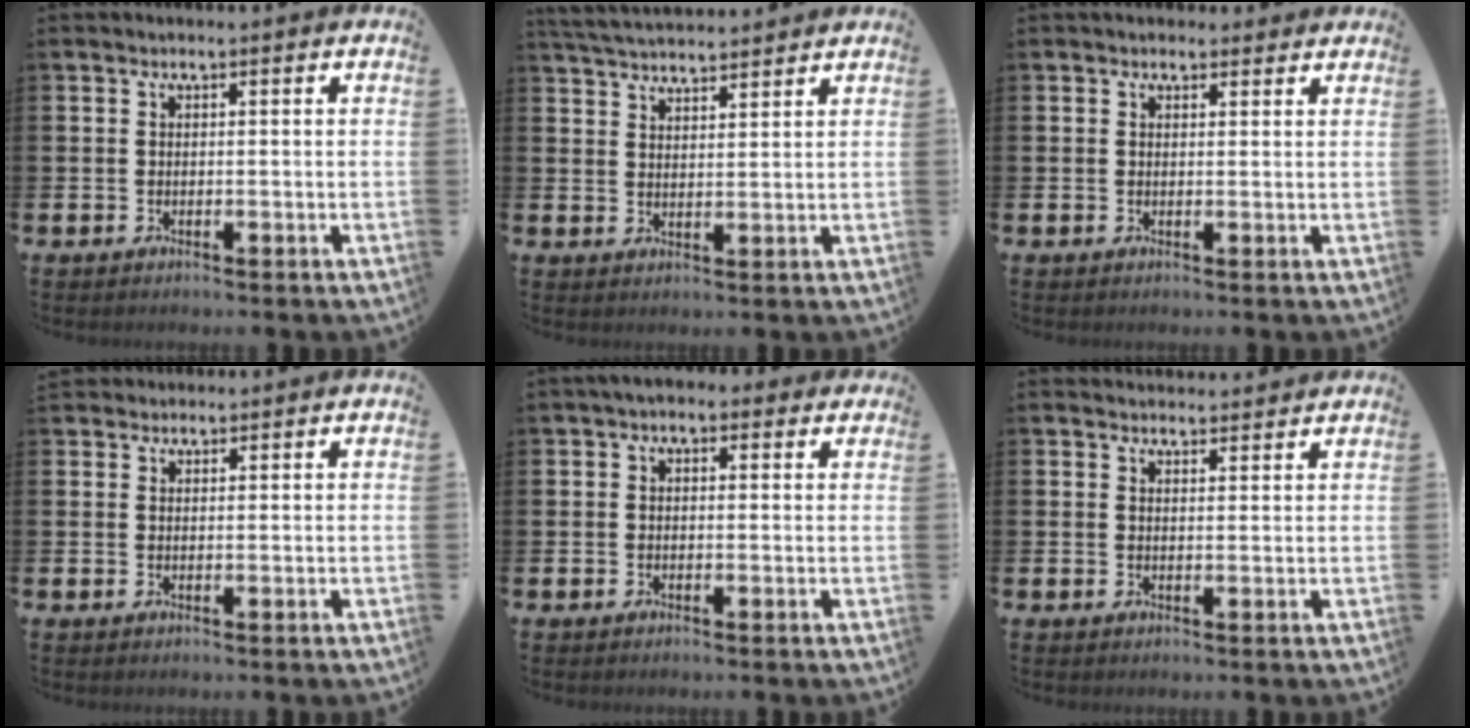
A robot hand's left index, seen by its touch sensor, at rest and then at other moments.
{"total": 4.3, "force": [4.2, 0.4, 0.4], "torque": [-0.021, -0.021, 0.078]}
{"total": 1.6, "force": [1.4, 0.8, 0.0], "torque": [0.006, 0.003, 0.024]}
{"total": 1.8, "force": [1.7, 0.6, -0.1], "torque": [0.008, -0.002, 0.031]}
{"total": 1.9, "force": [1.3, 1.2, 0.7], "torque": [-0.017, 0.009, 0.022]}
{"total": 2.6, "force": [2.5, 0.4, -0.1], "torque": [0.012, -0.017, 0.043]}